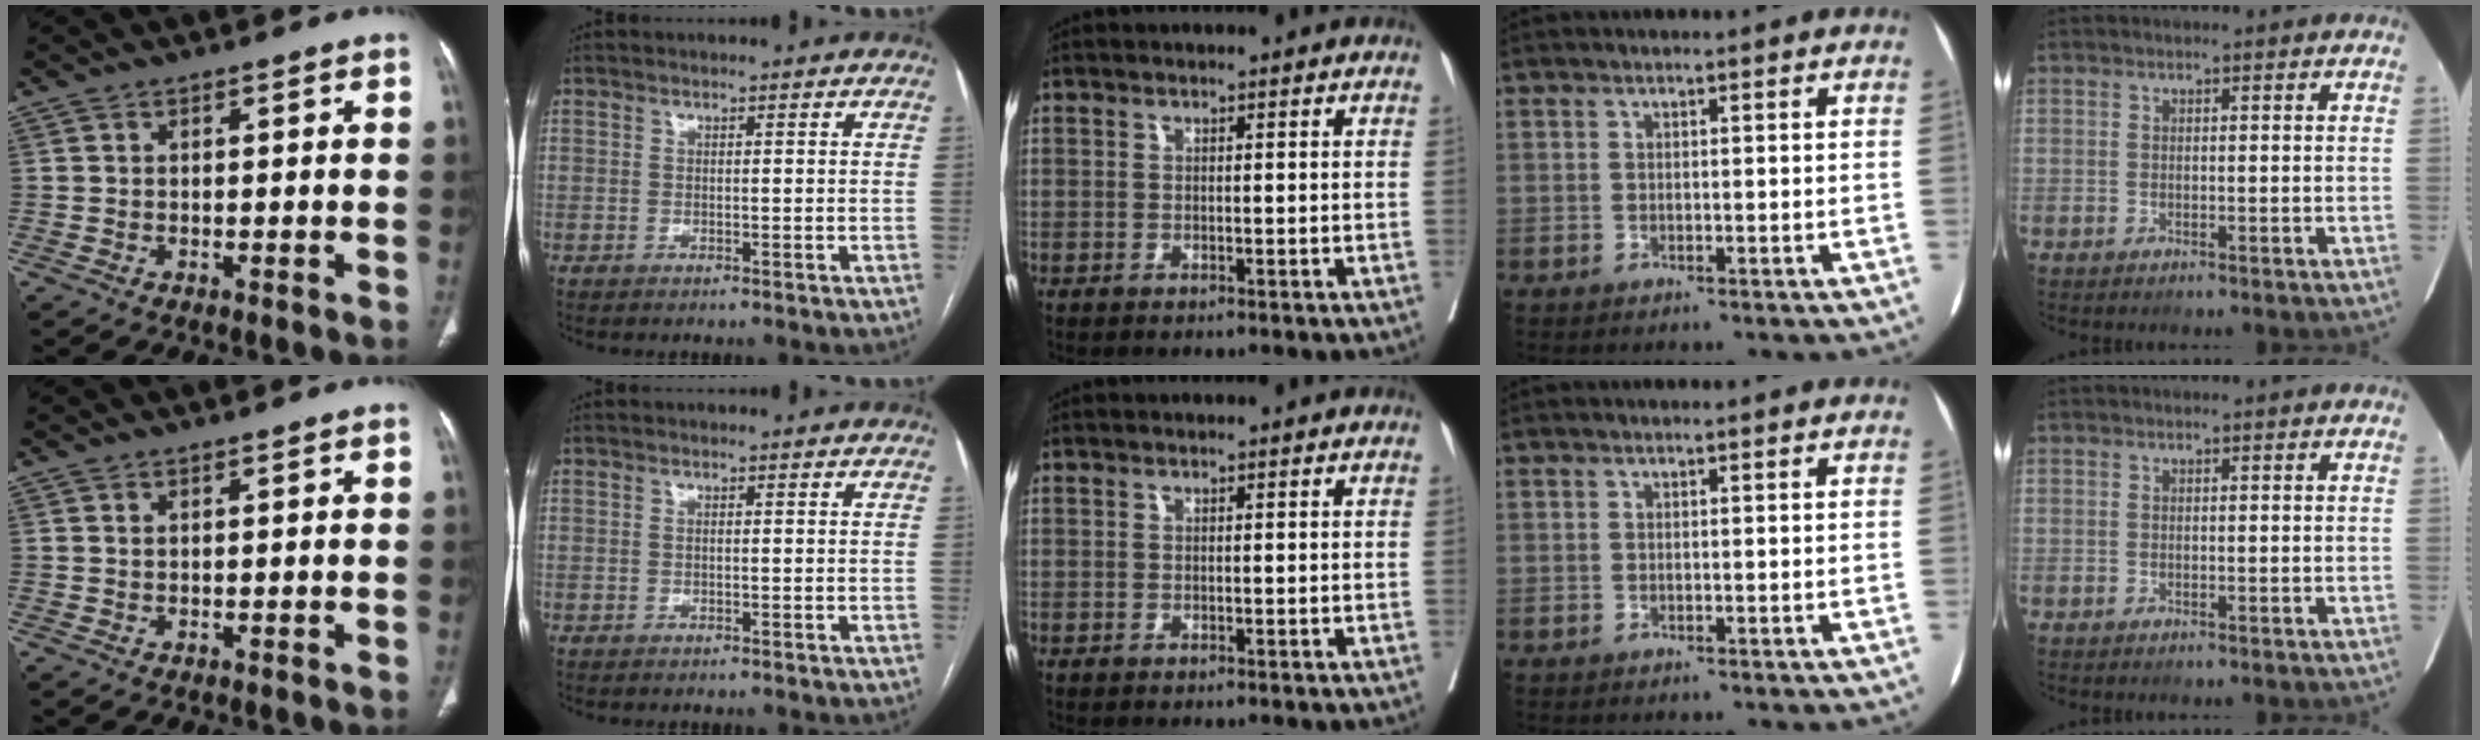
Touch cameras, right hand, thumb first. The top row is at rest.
{"thumb": {"total": 0.5, "force": [0.5, 0.0, 0.2], "torque": [-0.005, -0.003, 0.009]}}